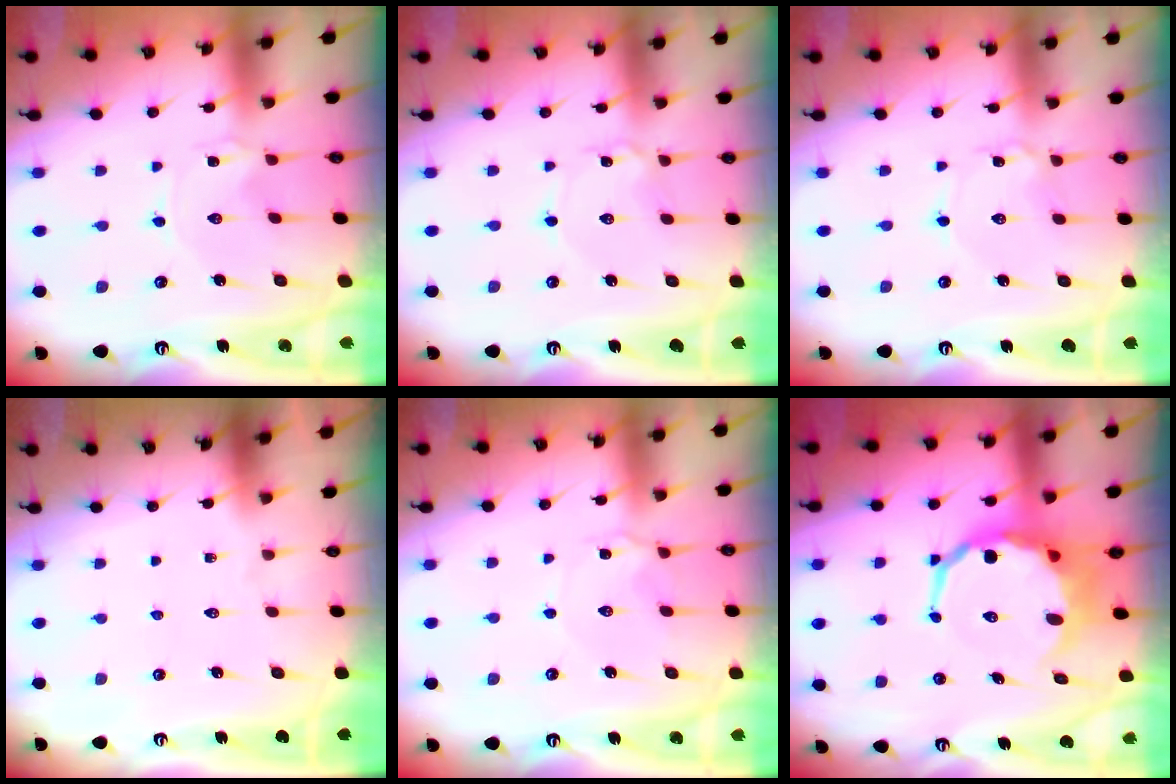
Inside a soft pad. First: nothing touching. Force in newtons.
{"total": 2.0, "press": 2.0, "slide": 0.2}
{"total": 2.0, "press": 2.0, "slide": 0.2}
{"total": 0.0}
{"total": 5.5, "press": 5.5, "slide": 0.5}
{"total": 8.6, "press": 8.3, "slide": 2.3}